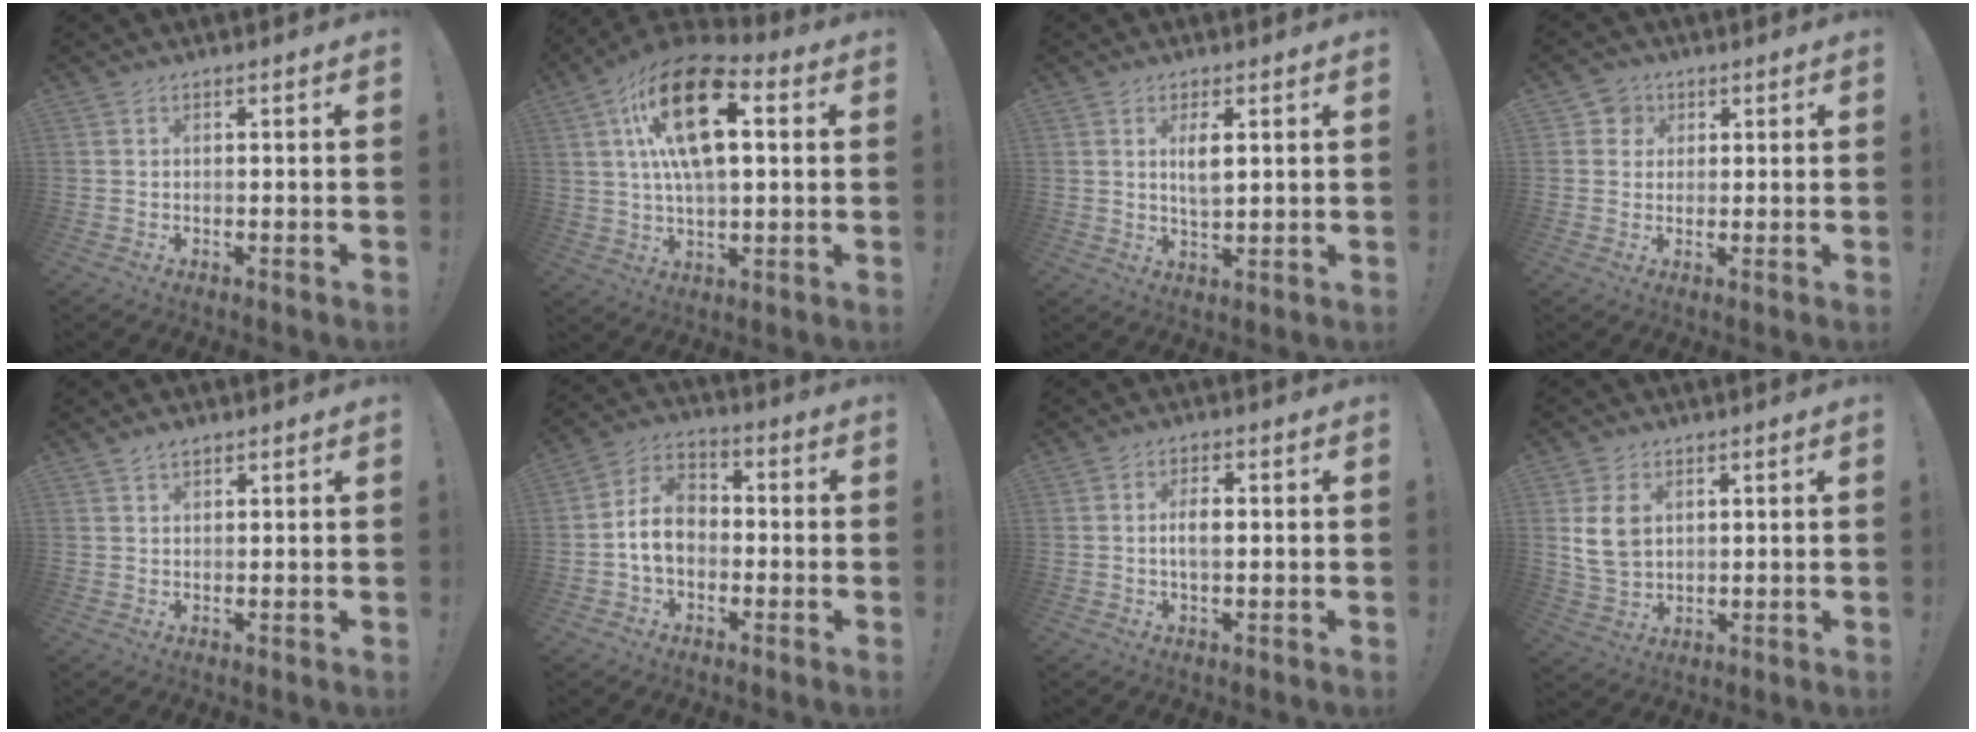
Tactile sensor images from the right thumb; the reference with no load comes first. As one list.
[{"total": 20.4, "force": [6.1, 9.9, 16.8], "torque": [-0.294, 0.000, 0.096]}, {"total": 4.6, "force": [1.7, 2.1, 3.8], "torque": [-0.058, -0.010, 0.026]}, {"total": 4.1, "force": [1.4, 3.7, 0.9], "torque": [-0.017, 0.000, 0.026]}, {"total": 2.4, "force": [1.8, 1.1, 1.1], "torque": [-0.014, -0.009, 0.032]}, {"total": 9.8, "force": [-1.4, 7.4, 6.3], "torque": [-0.113, 0.016, -0.021]}, {"total": 4.0, "force": [0.1, 1.7, 3.6], "torque": [-0.058, 0.000, -0.006]}, {"total": 8.6, "force": [2.3, 6.4, 5.2], "torque": [-0.100, 0.003, 0.048]}]